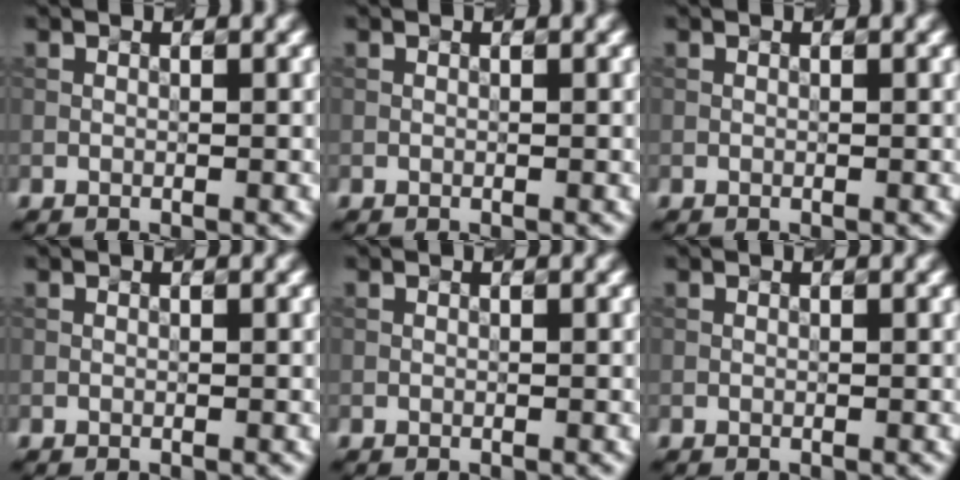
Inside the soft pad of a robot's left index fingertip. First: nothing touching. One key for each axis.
{"total": 0.0}
{"total": 0.0}
{"total": 0.0}
{"total": 0.0}
{"total": 0.0}